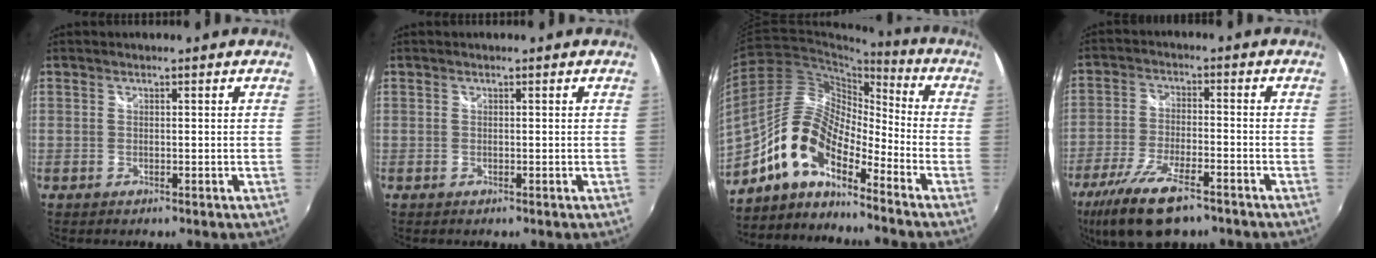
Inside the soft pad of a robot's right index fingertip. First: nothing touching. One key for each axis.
{"total": 0.0}
{"total": 12.2, "fx": -7.9, "fy": 4.4, "fz": 8.2, "tx": -0.160, "ty": 0.024, "tz": -0.164}
{"total": 14.0, "fx": -9.5, "fy": 4.4, "fz": 9.2, "tx": -0.207, "ty": -0.034, "tz": -0.174}